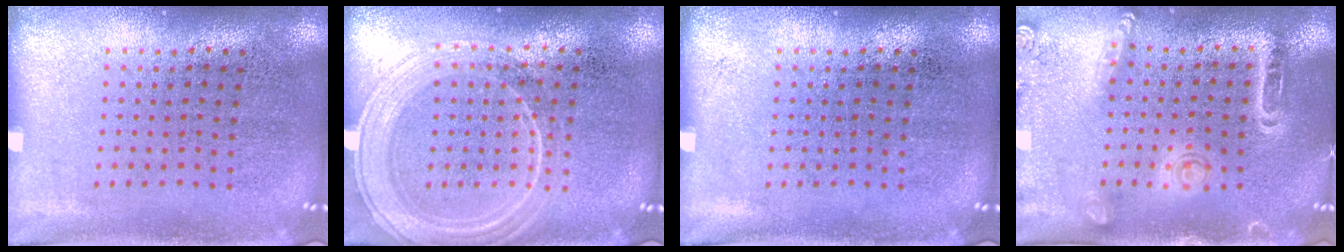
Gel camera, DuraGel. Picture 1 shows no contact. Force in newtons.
{"total": 1.9, "press": 1.8, "slide": 0.3}
{"total": 0.0}
{"total": 1.6, "press": 1.5, "slide": 0.6}